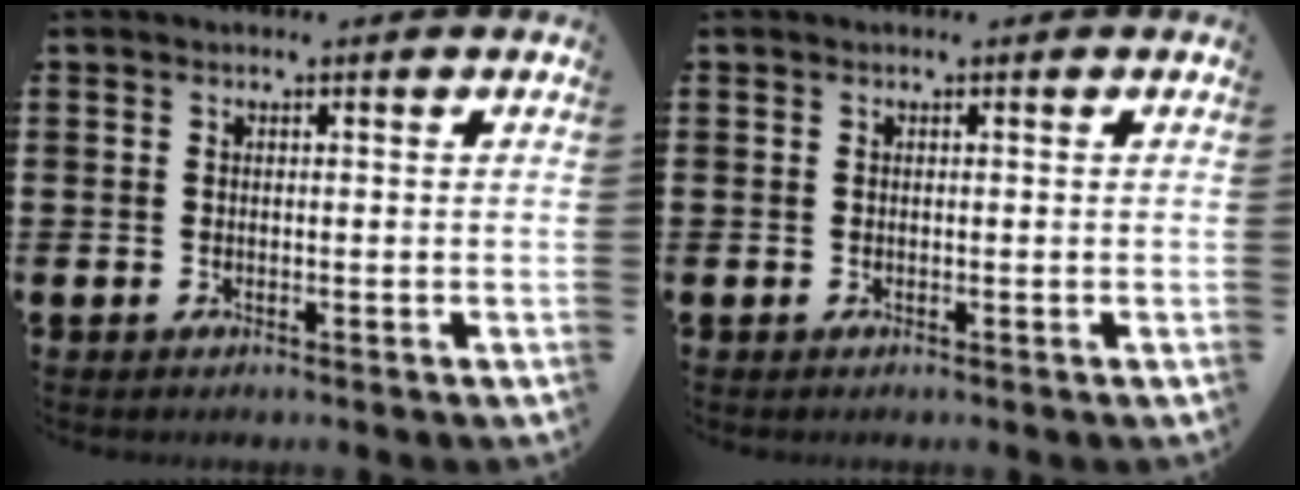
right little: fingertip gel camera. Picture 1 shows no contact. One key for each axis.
{"total": 0.0}